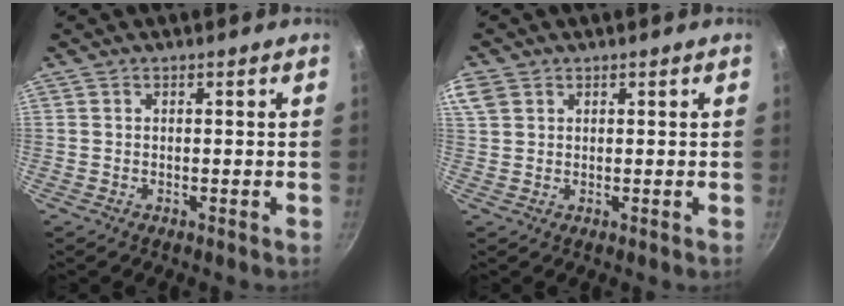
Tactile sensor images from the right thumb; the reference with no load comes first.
{"total": 6.2, "force": [2.8, 4.7, 3.1], "torque": [-0.066, 0.015, 0.057]}